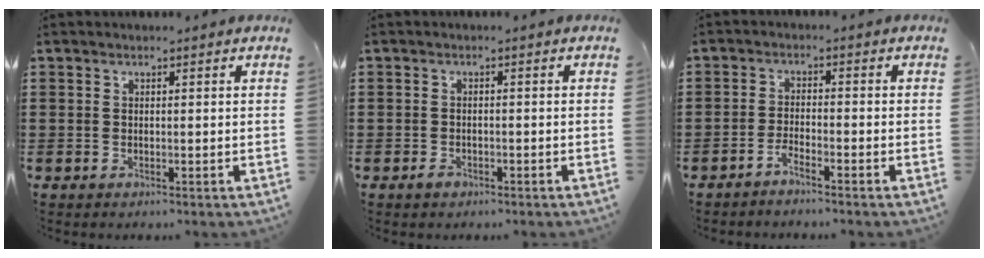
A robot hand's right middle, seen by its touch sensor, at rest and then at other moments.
{"total": 1.0, "force": [-0.8, 0.5, 0.5], "torque": [-0.012, -0.003, -0.014]}
{"total": 2.3, "force": [-2.0, 0.0, 1.0], "torque": [-0.028, -0.001, -0.040]}